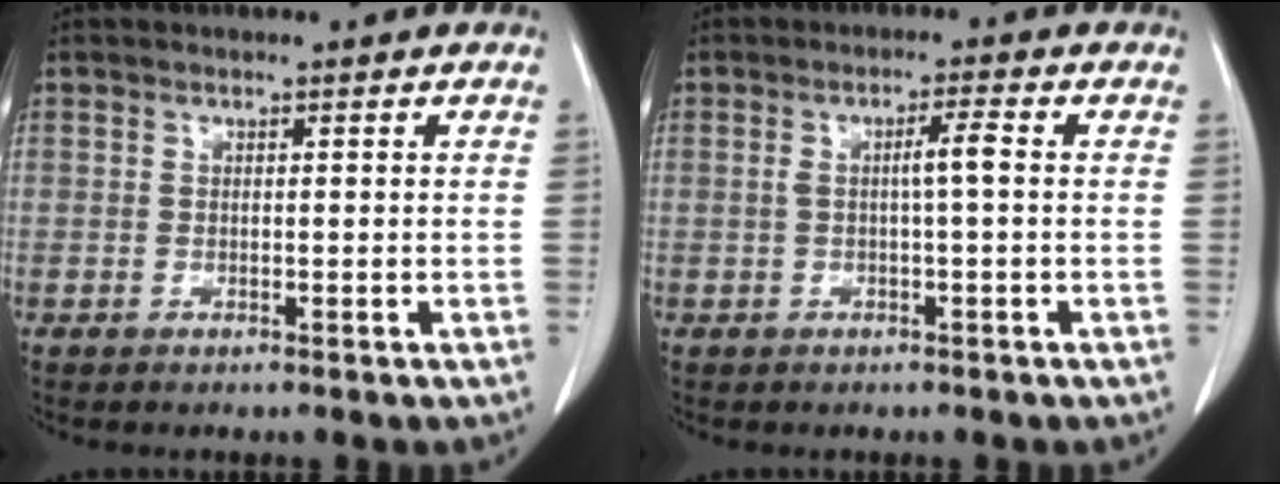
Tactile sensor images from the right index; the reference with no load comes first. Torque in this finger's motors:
{"motor_torque": [0.41, -0.08, 0.12, 0.06]}